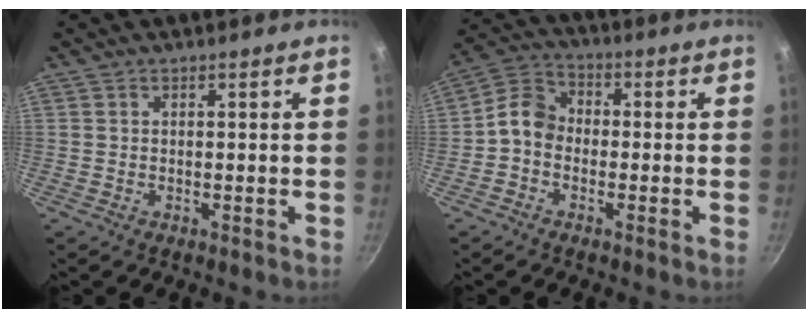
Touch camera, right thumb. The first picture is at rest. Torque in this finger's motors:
{"motor_torque": [0.99, 0.30, 0.67, -0.06, 0.03]}